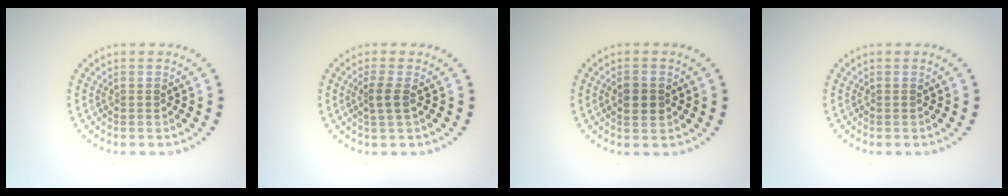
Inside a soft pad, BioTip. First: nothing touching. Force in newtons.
{"total": 1.6, "press": 1.3, "slide": 0.9}
{"total": 2.3, "press": 2.3, "slide": 0.1}
{"total": 0.0}